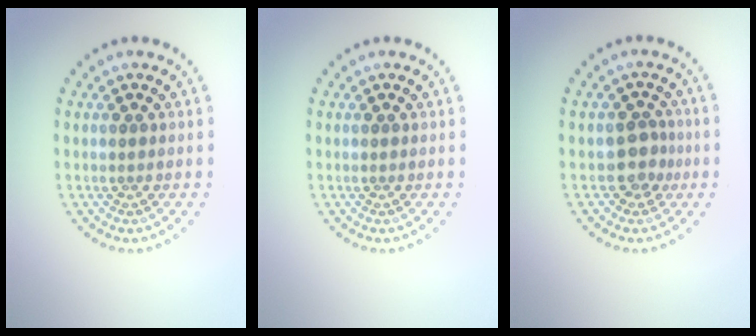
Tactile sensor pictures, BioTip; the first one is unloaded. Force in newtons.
{"total": 0.0}
{"total": 2.1, "press": 1.8, "slide": 1.1}